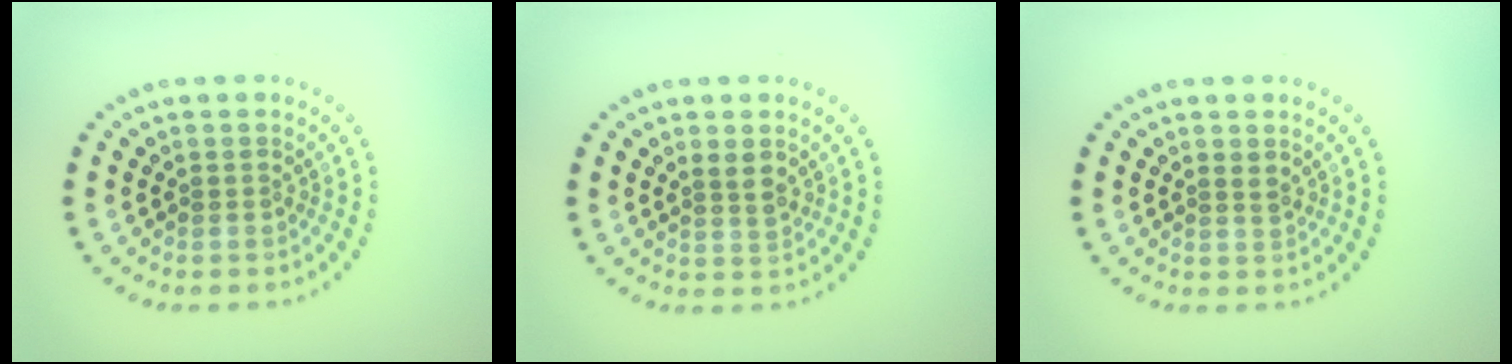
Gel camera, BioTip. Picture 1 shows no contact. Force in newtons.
{"total": 1.7, "press": 1.5, "slide": 0.9}
{"total": 0.7, "press": 0.4, "slide": 0.6}